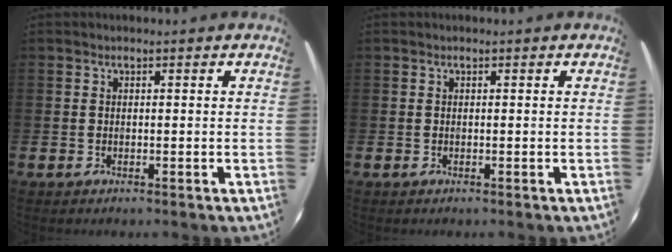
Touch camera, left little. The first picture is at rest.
{"total": 0.0}